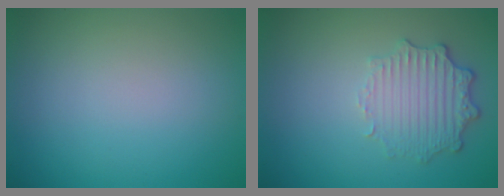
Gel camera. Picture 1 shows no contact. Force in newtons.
{"total": 3.5, "press": 2.9, "slide": 2.1}